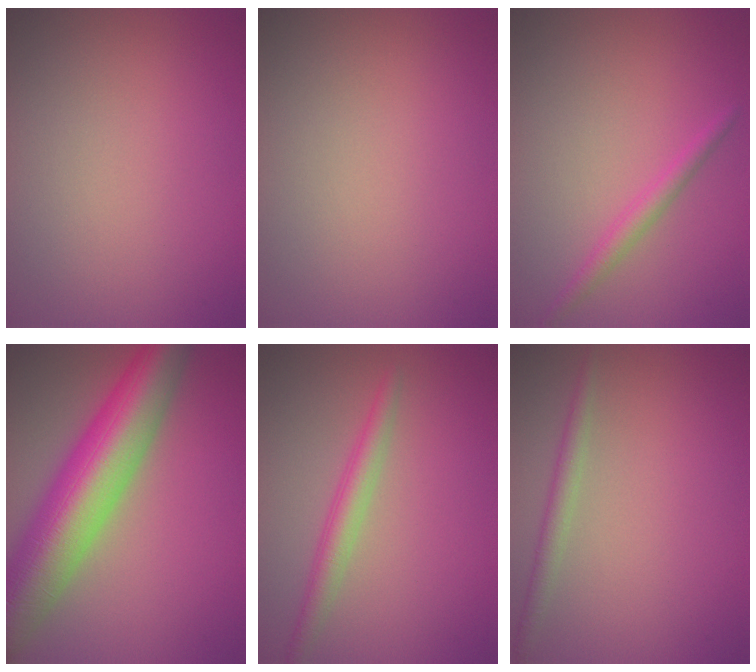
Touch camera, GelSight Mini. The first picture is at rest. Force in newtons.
{"total": 0.0}
{"total": 1.7, "press": 1.7, "slide": 0.1}
{"total": 11.7, "press": 11.7, "slide": 0.4}
{"total": 2.5, "press": 2.5, "slide": 0.0}
{"total": 1.7, "press": 1.7, "slide": 0.1}